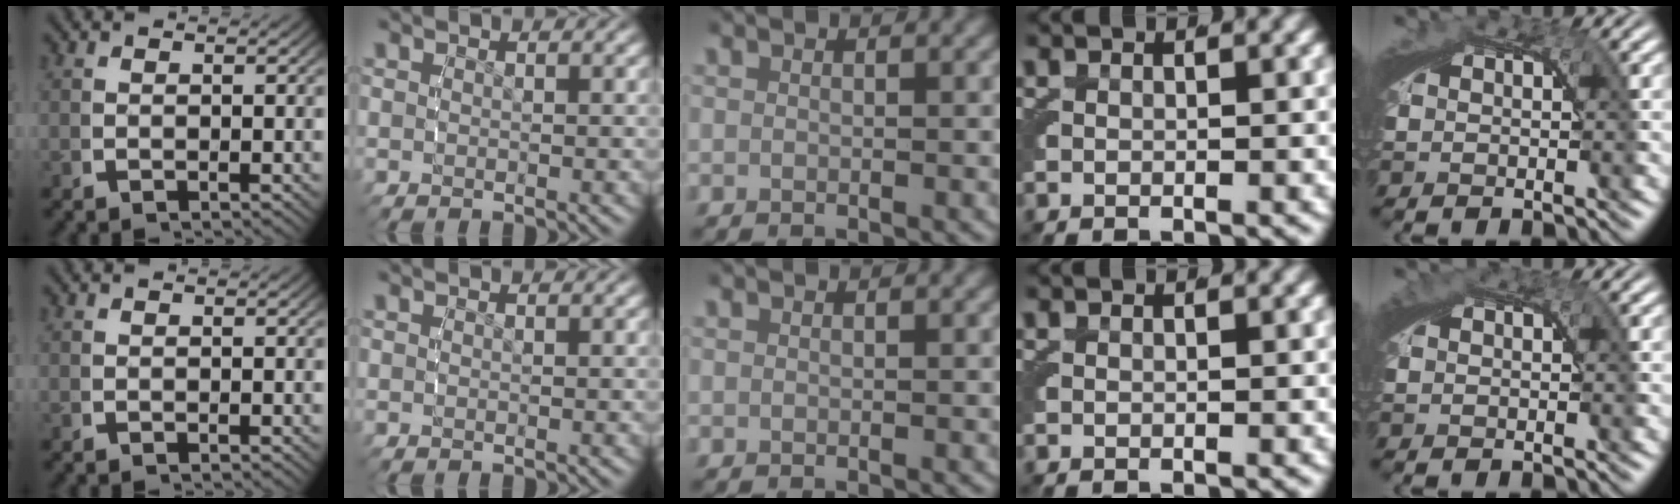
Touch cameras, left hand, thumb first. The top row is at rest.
{}